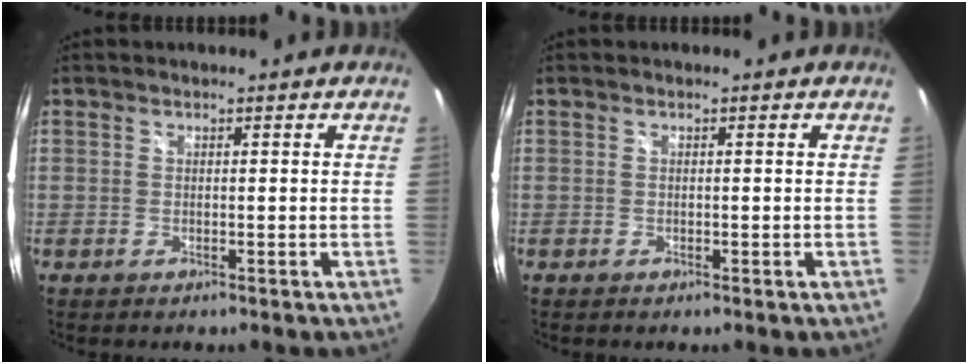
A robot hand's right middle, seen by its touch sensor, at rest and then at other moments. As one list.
[{"total": 0.0}]